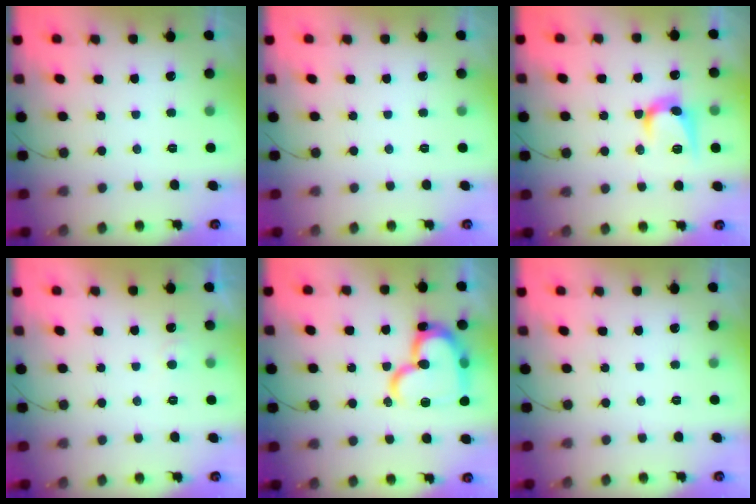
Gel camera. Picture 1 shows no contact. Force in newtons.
{"total": 0.0}
{"total": 10.7, "press": 10.7, "slide": 0.6}
{"total": 4.8, "press": 4.7, "slide": 0.4}
{"total": 21.9, "press": 21.8, "slide": 2.1}
{"total": 0.0}